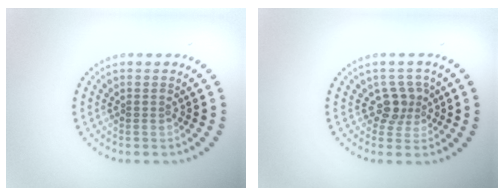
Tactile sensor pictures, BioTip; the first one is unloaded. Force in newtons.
{"total": 2.3, "press": 1.8, "slide": 1.5}